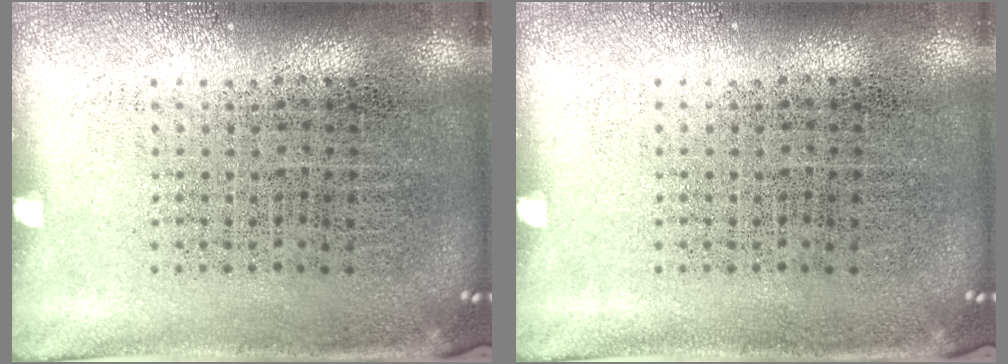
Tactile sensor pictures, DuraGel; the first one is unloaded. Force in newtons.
{"total": 0.0}